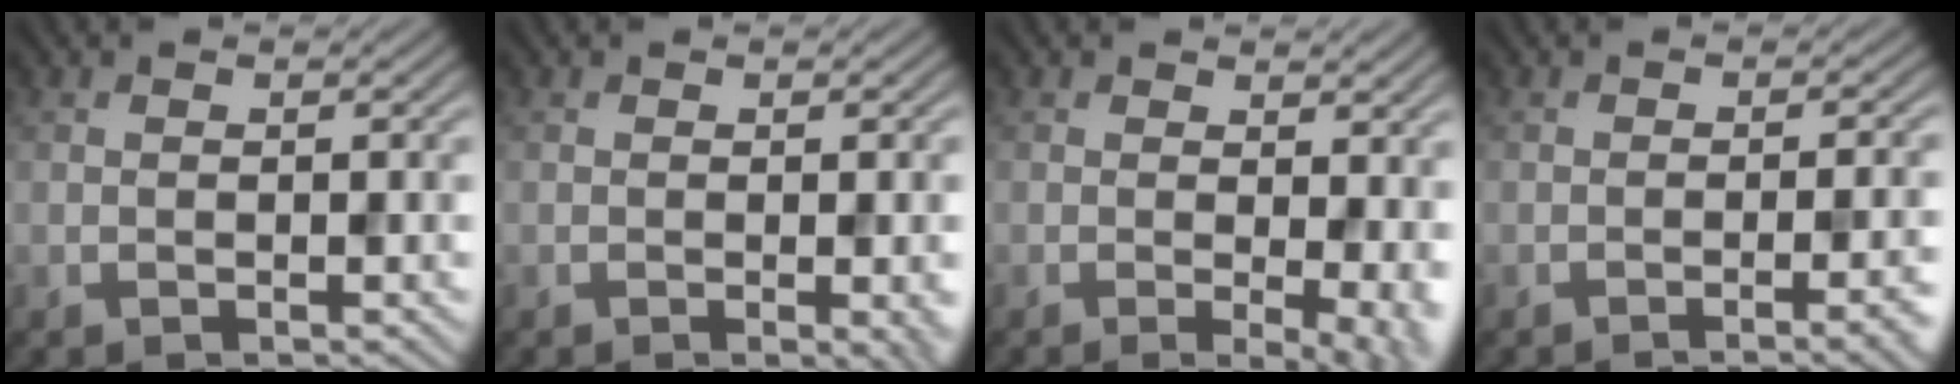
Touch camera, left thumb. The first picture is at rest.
{"total": 2.5, "force": [-0.5, 0.5, 2.4], "torque": [-0.031, -0.002, -0.007]}
{"total": 6.4, "force": [0.1, 2.0, 6.1], "torque": [-0.081, -0.008, 0.003]}
{"total": 4.6, "force": [-1.8, 1.1, 4.1], "torque": [-0.047, 0.004, -0.027]}